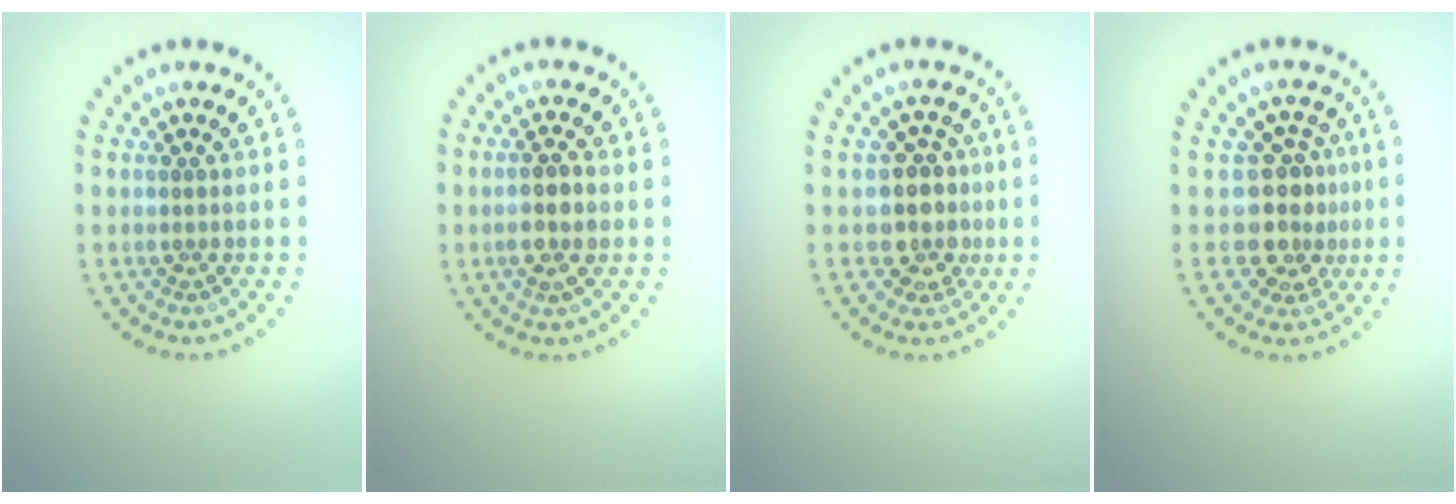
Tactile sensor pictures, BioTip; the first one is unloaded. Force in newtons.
{"total": 2.6, "press": 2.4, "slide": 0.7}
{"total": 3.2, "press": 2.7, "slide": 1.8}
{"total": 3.6, "press": 2.9, "slide": 2.1}